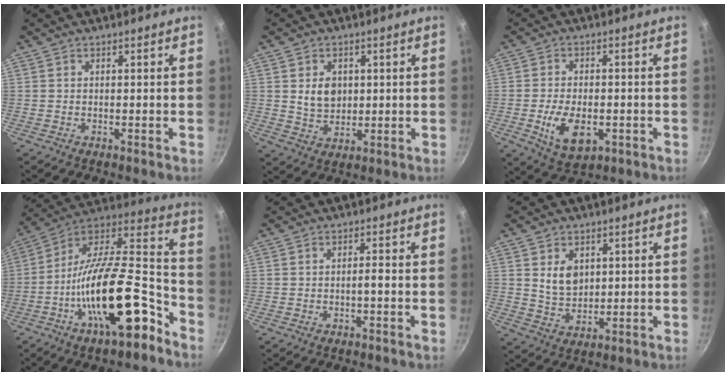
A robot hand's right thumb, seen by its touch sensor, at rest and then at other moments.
{"total": 6.0, "force": [1.2, 4.7, 3.7], "torque": [-0.042, -0.012, 0.025]}
{"total": 9.5, "force": [-2.5, 5.4, 7.4], "torque": [-0.123, 0.001, -0.032]}
{"total": 25.9, "force": [-11.9, 9.8, 20.9], "torque": [-0.296, 0.075, -0.209]}
{"total": 1.4, "force": [-0.4, 0.2, 1.3], "torque": [-0.025, 0.008, -0.006]}
{"total": 6.2, "force": [1.9, 4.4, 3.8], "torque": [-0.050, -0.018, 0.042]}